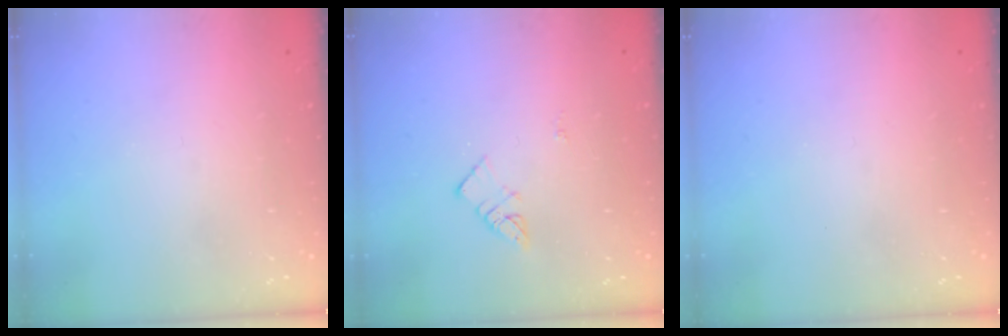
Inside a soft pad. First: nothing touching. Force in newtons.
{"total": 3.3, "press": 3.3, "slide": 0.3}
{"total": 0.0}